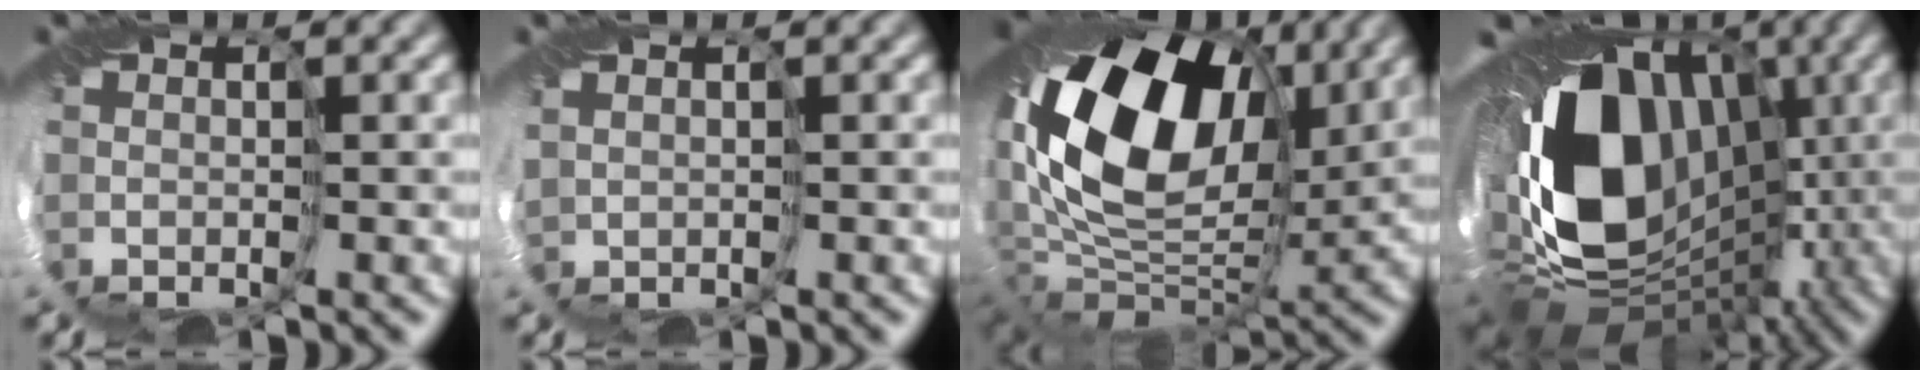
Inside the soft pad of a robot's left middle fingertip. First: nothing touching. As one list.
[{"total": 0.5, "force": [0.4, 0.3, 0.1], "torque": [-0.007, -0.002, 0.009]}, {"total": 18.4, "force": [3.5, 12.5, 13.1], "torque": [-0.258, 0.013, 0.058]}, {"total": 19.0, "force": [-0.9, 13.8, 13.0], "torque": [-0.245, -0.009, -0.016]}]